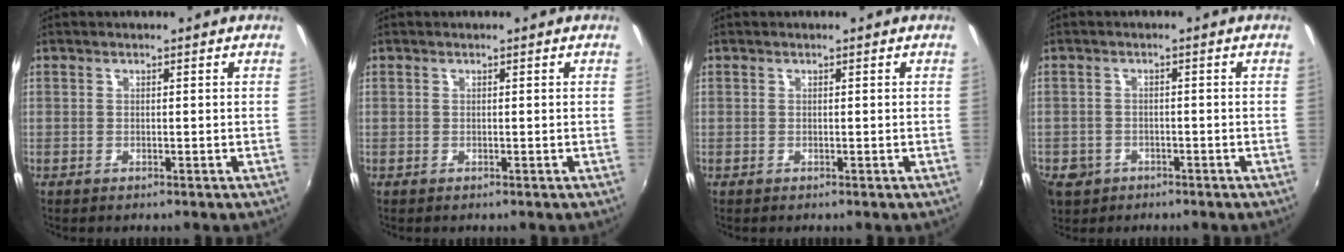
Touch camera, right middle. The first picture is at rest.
{"total": 0.0}
{"total": 0.0}
{"total": 6.5, "force": [-3.2, 5.2, 2.4], "torque": [-0.072, -0.009, -0.051]}